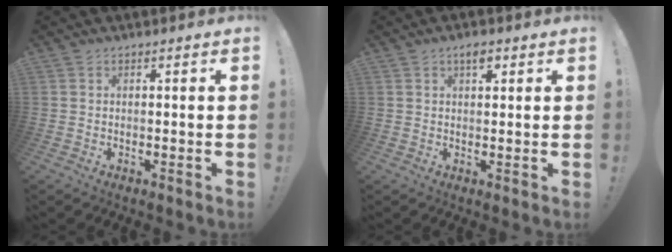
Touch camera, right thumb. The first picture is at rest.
{"total": 2.9, "force": [1.6, 1.1, 2.2], "torque": [-0.026, -0.003, 0.022]}